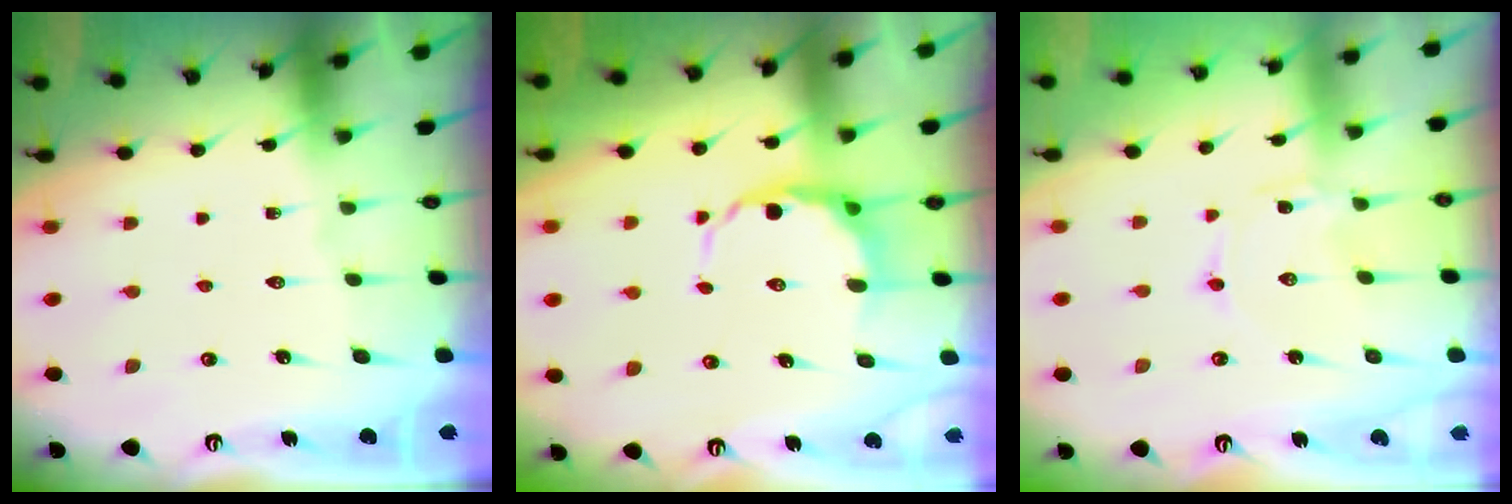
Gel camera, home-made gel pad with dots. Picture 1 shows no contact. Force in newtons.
{"total": 7.7, "press": 7.4, "slide": 1.9}
{"total": 0.0}